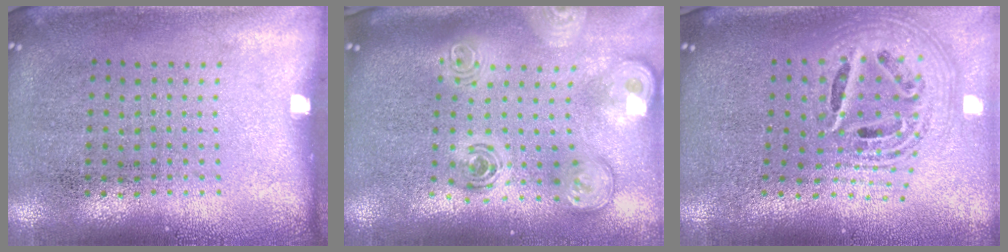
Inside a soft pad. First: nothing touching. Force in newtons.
{"total": 3.1, "press": 2.1, "slide": 2.3}
{"total": 2.7, "press": 1.9, "slide": 1.9}